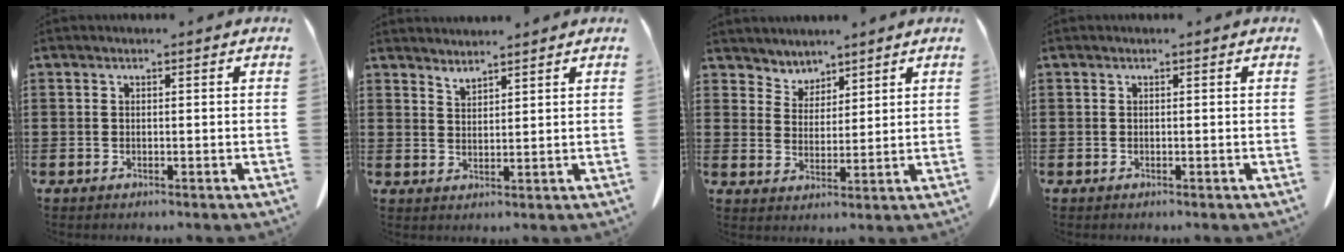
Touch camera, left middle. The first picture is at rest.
{"total": 2.4, "force": [2.4, 0.1, 0.0], "torque": [-0.005, -0.006, 0.046]}
{"total": 3.7, "force": [3.3, 1.6, -0.6], "torque": [-0.007, -0.010, 0.062]}
{"total": 0.0}